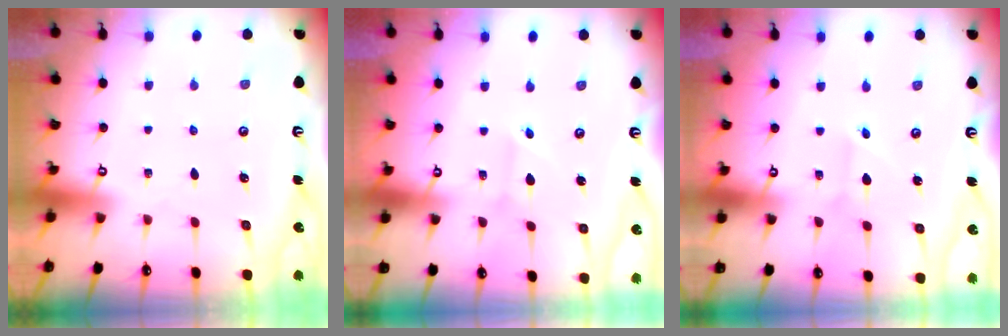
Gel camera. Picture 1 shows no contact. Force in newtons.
{"total": 1.9, "press": 1.9, "slide": 0.1}
{"total": 2.3, "press": 2.3, "slide": 0.2}